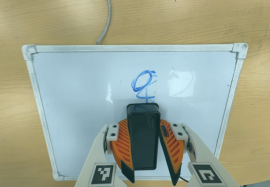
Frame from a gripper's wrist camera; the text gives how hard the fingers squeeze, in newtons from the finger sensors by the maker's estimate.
{"total": 10.2, "left": 9.8, "right": 10.6}